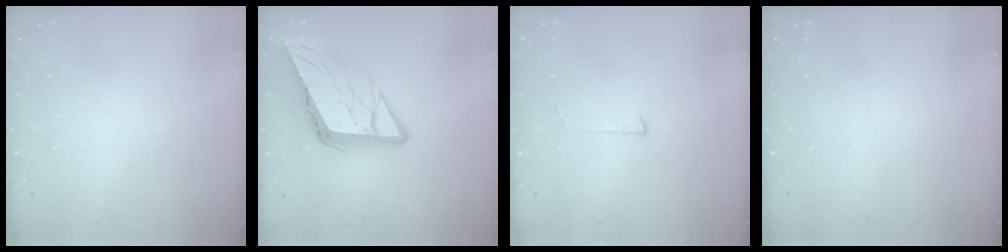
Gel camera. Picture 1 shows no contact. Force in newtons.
{"total": 11.0, "press": 10.7, "slide": 2.3}
{"total": 3.0, "press": 3.0, "slide": 0.3}
{"total": 0.0}